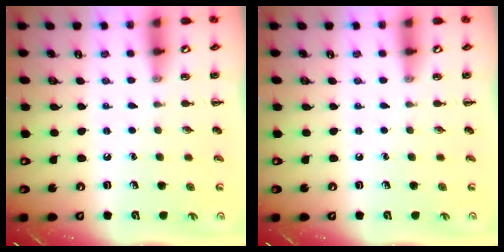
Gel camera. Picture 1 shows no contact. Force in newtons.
{"total": 0.0}